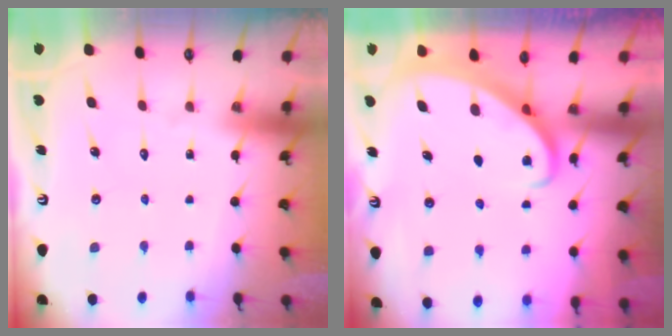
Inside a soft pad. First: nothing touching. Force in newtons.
{"total": 2.2, "press": 2.2, "slide": 0.3}